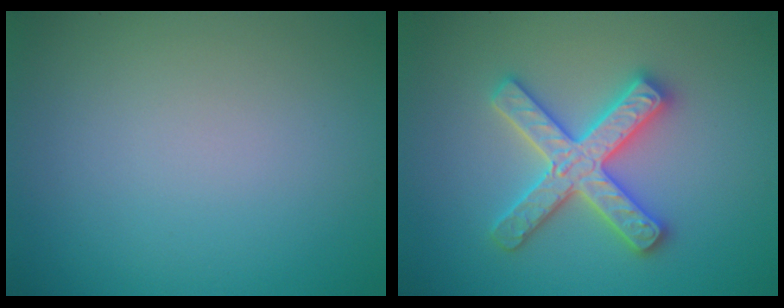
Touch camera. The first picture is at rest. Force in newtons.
{"total": 5.0, "press": 5.0, "slide": 0.8}